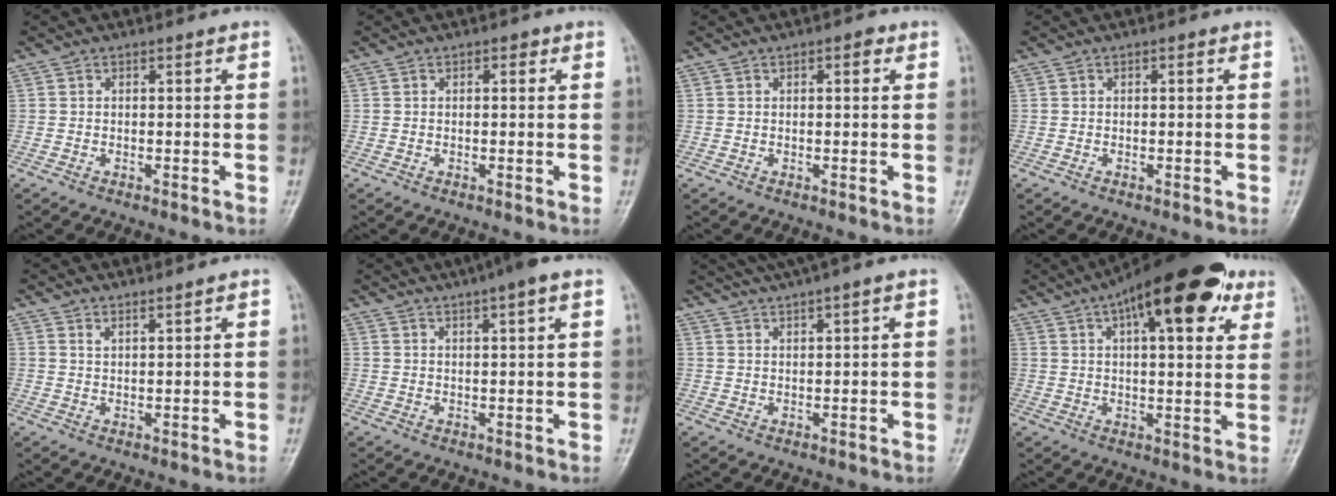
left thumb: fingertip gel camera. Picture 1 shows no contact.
{"total": 1.1, "force": [0.4, 0.7, 0.7], "torque": [-0.001, 0.003, 0.002]}
{"total": 1.8, "force": [0.7, 0.9, 1.4], "torque": [-0.011, 0.004, 0.005]}
{"total": 0.0}
{"total": 1.6, "force": [1.5, -0.1, 0.6], "torque": [-0.007, -0.016, 0.029]}
{"total": 6.8, "force": [4.6, 0.6, 4.9], "torque": [-0.069, 0.016, 0.069]}
{"total": 5.6, "force": [4.3, -0.2, 3.5], "torque": [-0.063, 0.014, 0.079]}
{"total": 20.4, "force": [10.5, 7.5, 15.8], "torque": [-0.210, -0.002, 0.150]}